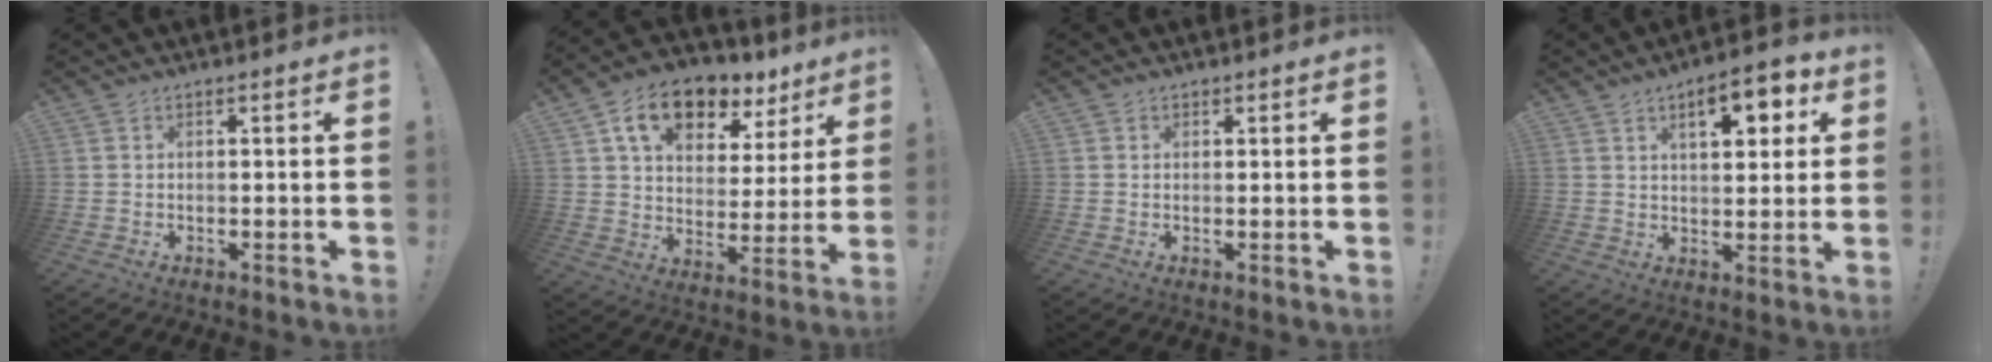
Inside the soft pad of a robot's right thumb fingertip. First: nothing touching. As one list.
[{"total": 14.5, "force": [8.8, 8.5, 7.8], "torque": [-0.130, -0.043, 0.160]}, {"total": 0.8, "force": [0.5, 0.6, 0.1], "torque": [-0.003, 0.001, 0.009]}, {"total": 9.9, "force": [4.3, 4.4, 7.8], "torque": [-0.103, -0.011, 0.068]}]